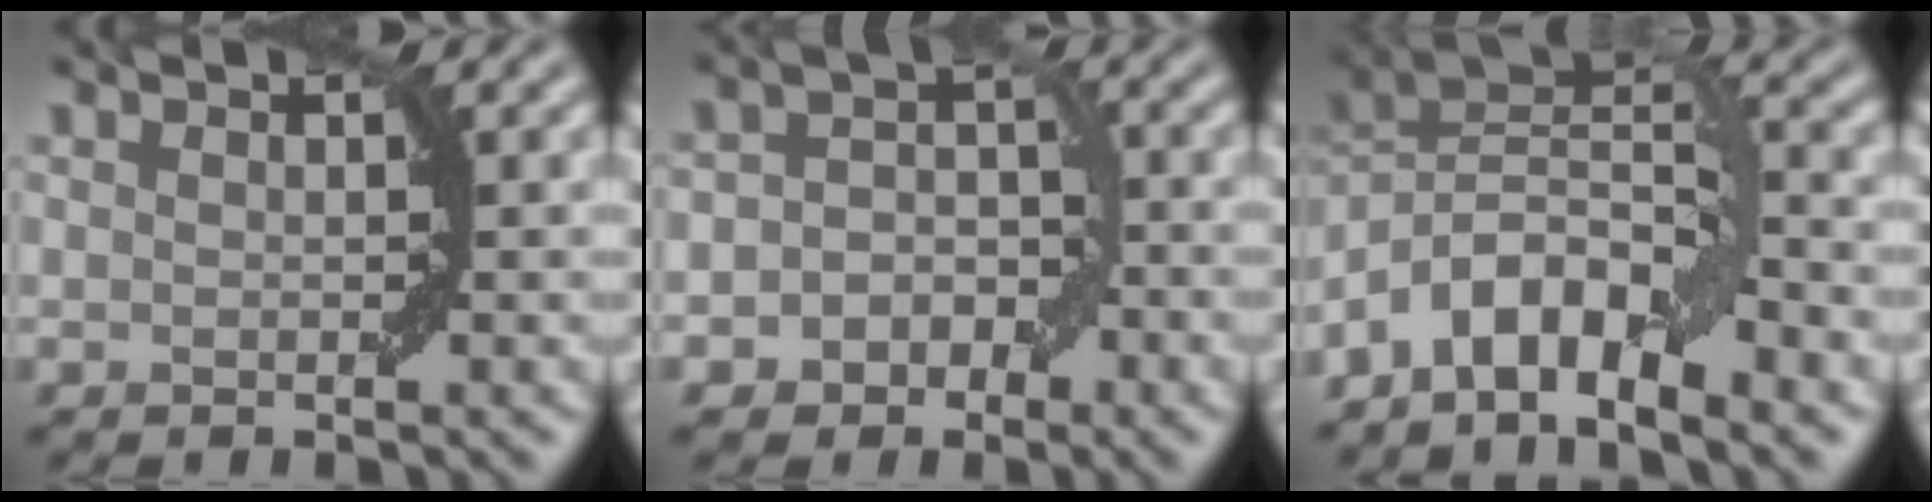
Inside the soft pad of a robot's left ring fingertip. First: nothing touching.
{"total": 3.6, "force": [-1.6, 2.9, 1.5], "torque": [0.011, 0.007, -0.035]}
{"total": 7.6, "force": [-4.1, 2.8, 5.7], "torque": [-0.092, 0.015, -0.091]}